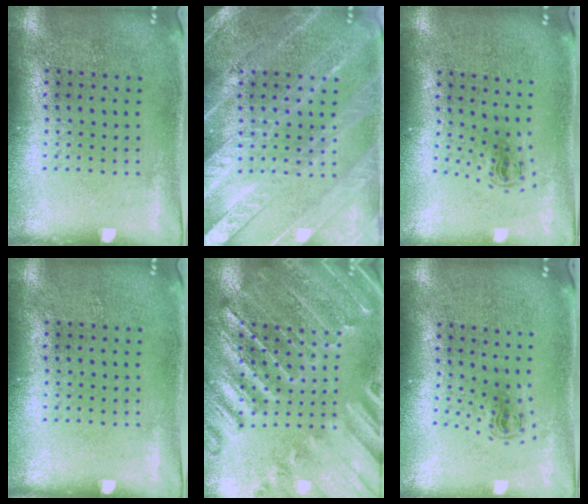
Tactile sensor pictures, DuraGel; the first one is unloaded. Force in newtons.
{"total": 3.3, "press": 3.2, "slide": 0.6}
{"total": 0.6, "press": 0.3, "slide": 0.5}
{"total": 0.0}
{"total": 1.8, "press": 1.8, "slide": 0.3}
{"total": 0.6, "press": 0.3, "slide": 0.5}